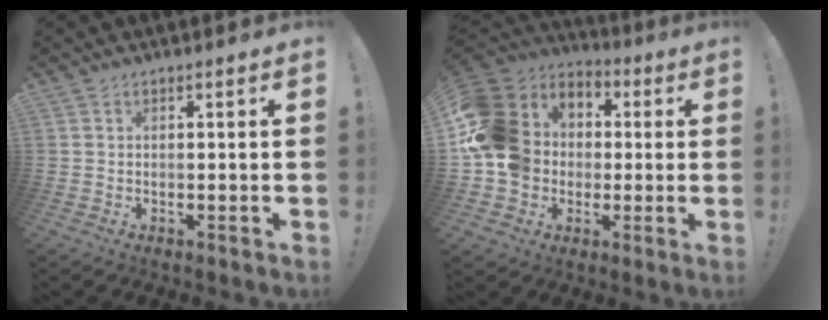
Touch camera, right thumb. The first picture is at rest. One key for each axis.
{"total": 17.6, "fx": 0.6, "fy": 15.7, "fz": 7.8, "tx": -0.135, "ty": 0.002, "tz": 0.037}